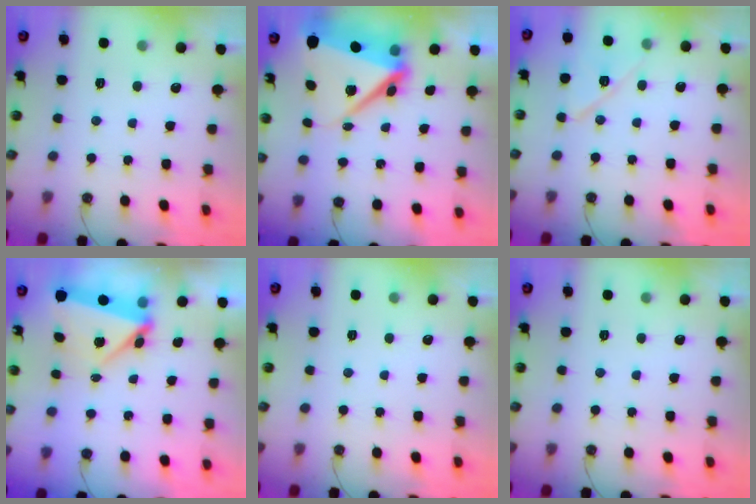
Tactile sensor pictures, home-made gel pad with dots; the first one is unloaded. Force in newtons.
{"total": 10.6, "press": 10.5, "slide": 1.7}
{"total": 10.2, "press": 10.2, "slide": 0.9}
{"total": 10.5, "press": 4.6, "slide": 9.4}
{"total": 0.0}
{"total": 0.0}